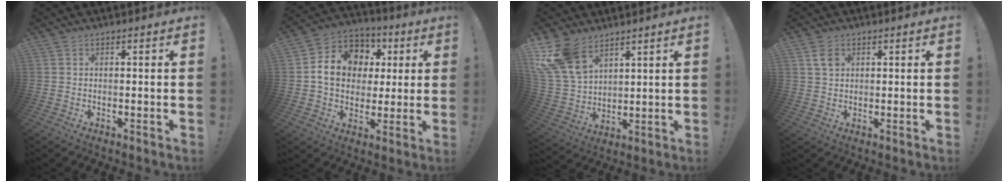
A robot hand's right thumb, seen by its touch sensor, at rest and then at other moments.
{"total": 13.9, "force": [2.2, 11.6, 7.3], "torque": [-0.096, -0.002, 0.051]}
{"total": 14.7, "force": [9.5, 8.5, 7.3], "torque": [-0.158, -0.055, 0.185]}
{"total": 3.7, "force": [1.6, 2.8, 1.8], "torque": [-0.016, -0.005, 0.028]}